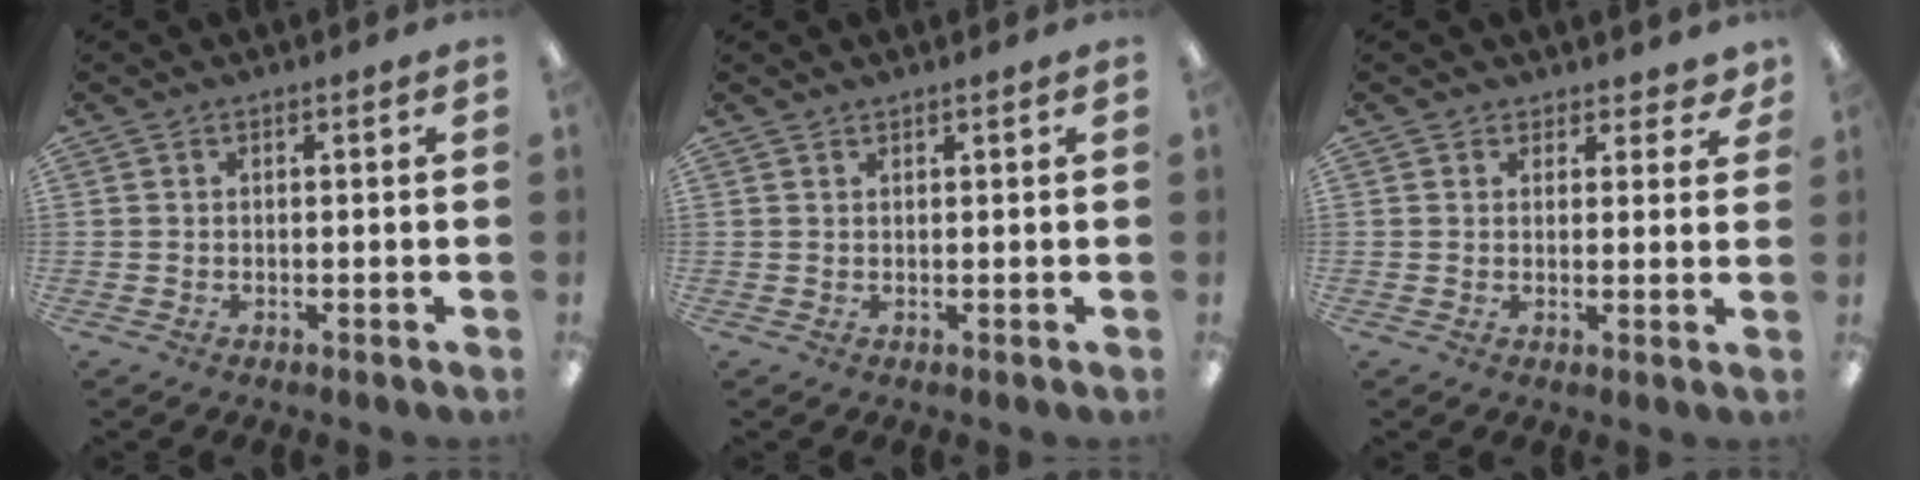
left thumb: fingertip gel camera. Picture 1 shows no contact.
{"total": 0.8, "force": [0.8, 0.0, 0.1], "torque": [-0.002, -0.001, 0.015]}
{"total": 2.7, "force": [2.0, 1.8, 0.4], "torque": [0.005, -0.008, 0.035]}